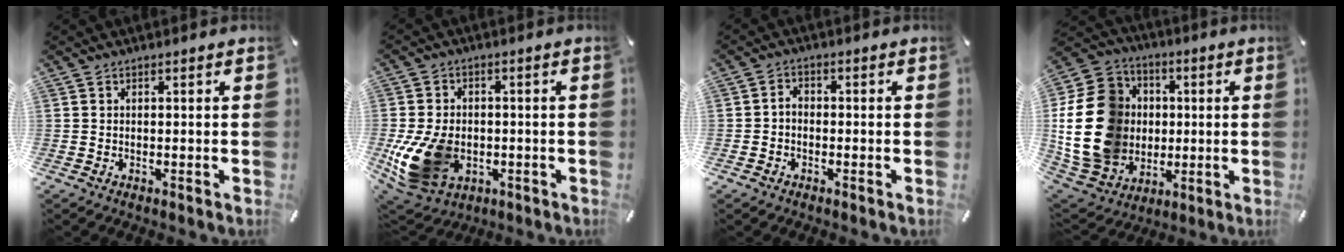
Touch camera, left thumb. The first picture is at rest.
{"total": 14.6, "force": [-3.3, 10.8, 9.3], "torque": [-0.203, 0.011, -0.055]}
{"total": 2.5, "force": [-1.0, 1.9, 1.2], "torque": [-0.024, 0.009, -0.022]}
{"total": 21.9, "force": [-0.4, 18.5, 11.7], "torque": [-0.235, 0.014, 0.006]}